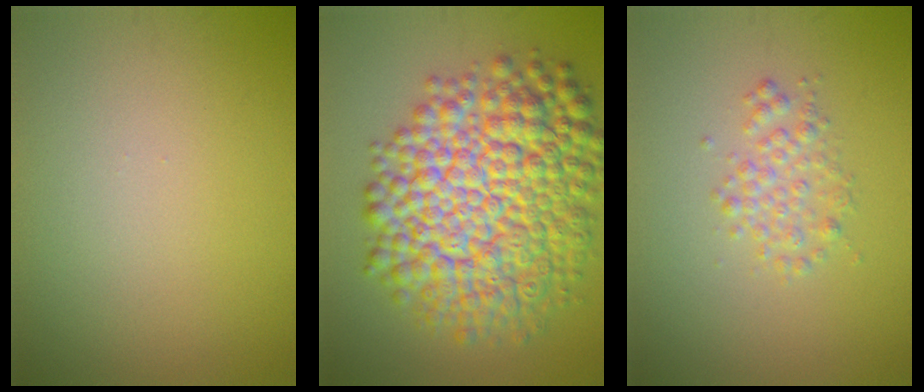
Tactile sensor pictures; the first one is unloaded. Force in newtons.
{"total": 13.2, "press": 13.2, "slide": 0.2}
{"total": 2.0, "press": 2.0, "slide": 0.0}